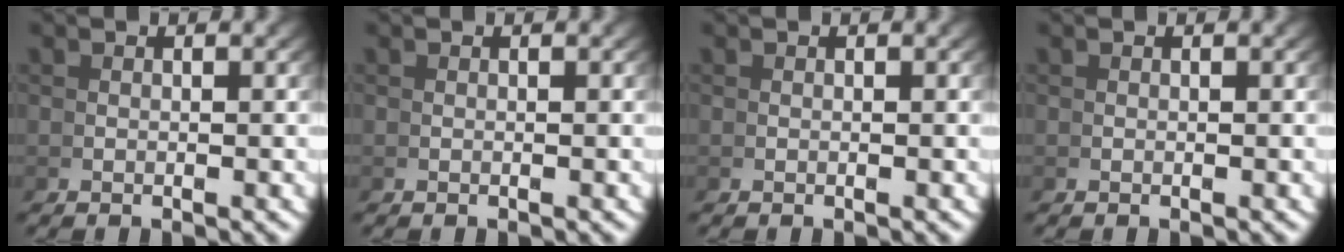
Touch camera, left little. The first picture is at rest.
{"total": 0.0}
{"total": 0.0}
{"total": 0.0}